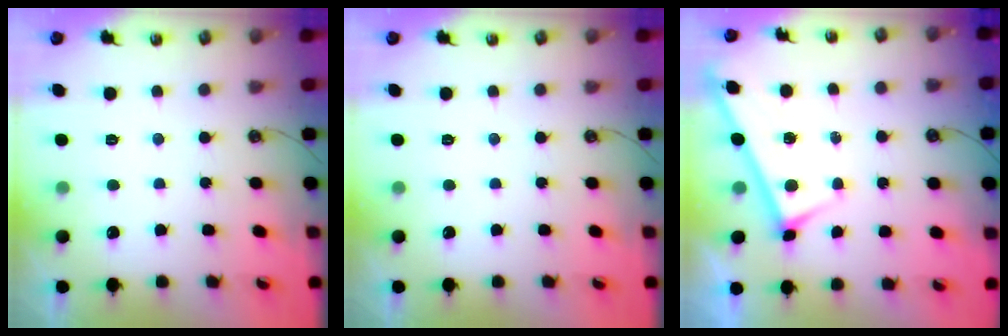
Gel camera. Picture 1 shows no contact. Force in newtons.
{"total": 0.0}
{"total": 3.0, "press": 2.9, "slide": 0.3}